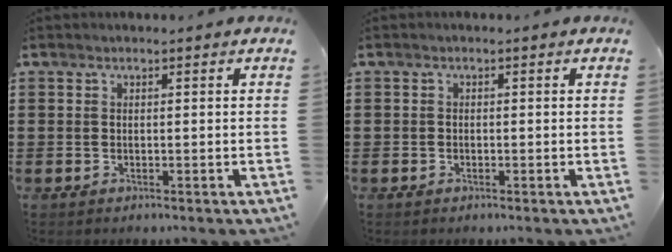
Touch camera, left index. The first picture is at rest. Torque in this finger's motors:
{"motor_torque": [-0.18, 0.04, -0.02, 0.00]}